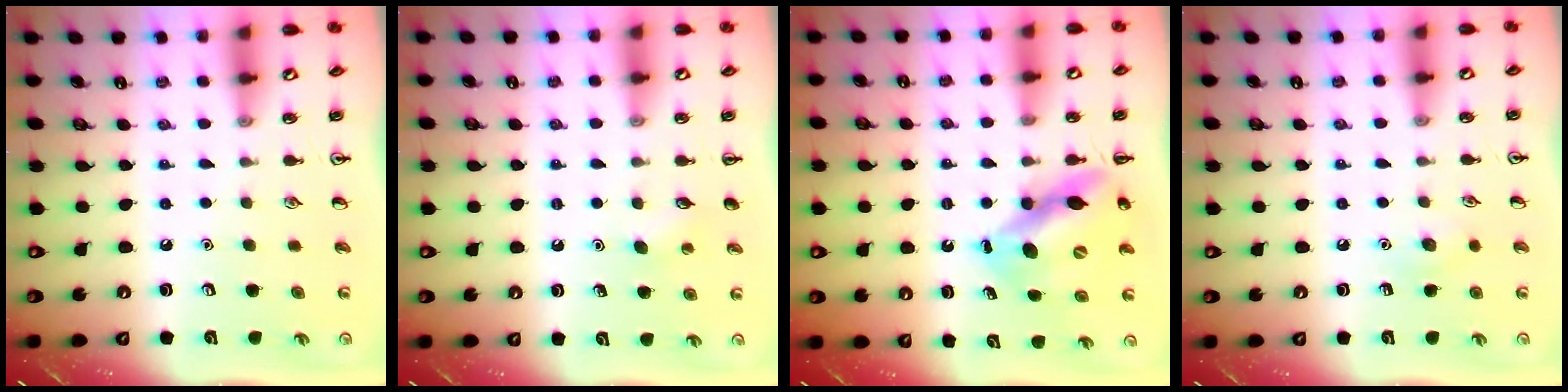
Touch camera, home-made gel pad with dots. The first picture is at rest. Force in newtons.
{"total": 2.8, "press": 2.7, "slide": 0.7}
{"total": 11.4, "press": 11.0, "slide": 3.0}
{"total": 6.8, "press": 6.5, "slide": 2.1}